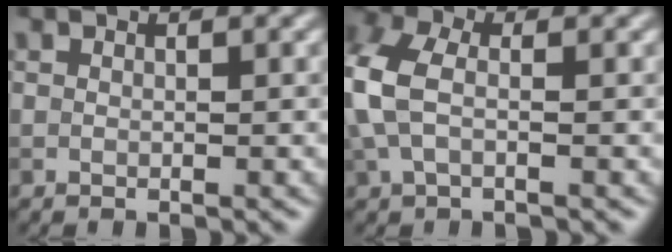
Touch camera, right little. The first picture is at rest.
{"total": 5.4, "force": [-0.1, 3.2, 4.3], "torque": [-0.120, 0.009, -0.012]}